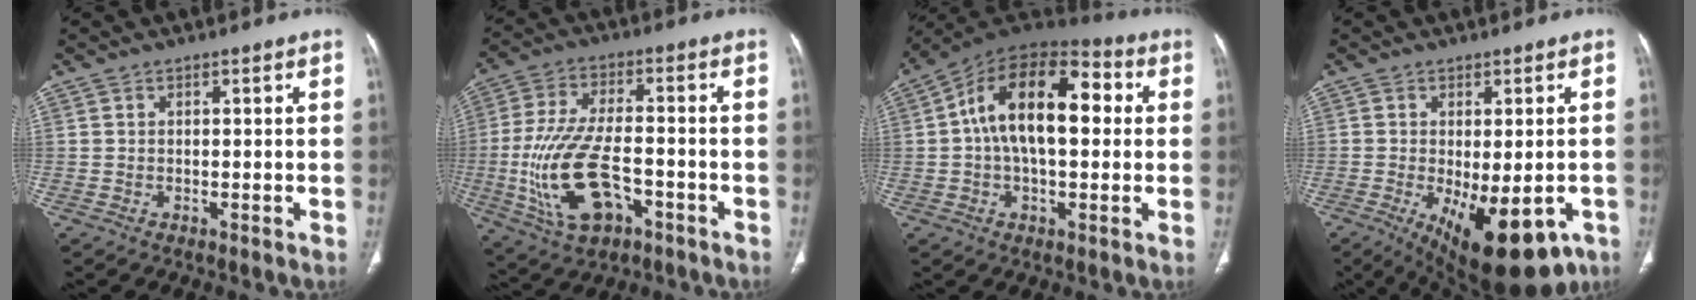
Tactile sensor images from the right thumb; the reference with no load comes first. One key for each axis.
{"total": 16.3, "fx": -4.9, "fy": 8.1, "fz": 13.2, "tx": -0.271, "ty": 0.020, "tz": -0.078}
{"total": 18.6, "fx": 2.3, "fy": 10.0, "fz": 15.6, "tx": -0.241, "ty": 0.039, "tz": 0.028}
{"total": 16.7, "fx": -7.2, "fy": 7.3, "fz": 13.1, "tx": -0.163, "ty": -0.012, "tz": -0.088}